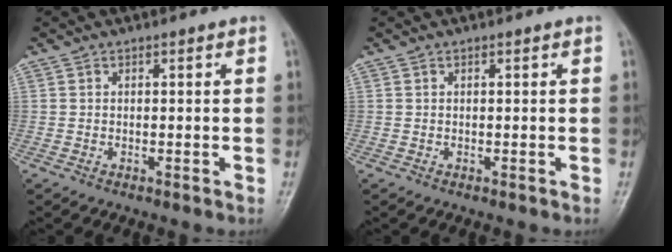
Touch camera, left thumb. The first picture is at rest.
{"total": 0.0}